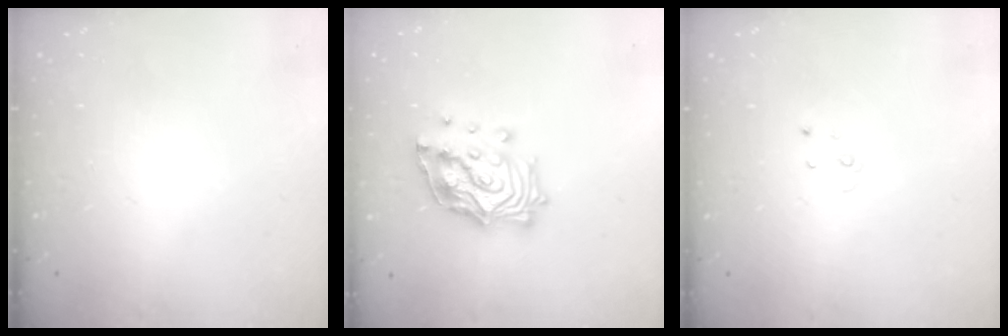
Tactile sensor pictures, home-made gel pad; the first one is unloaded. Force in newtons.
{"total": 17.0, "press": 16.9, "slide": 2.0}
{"total": 2.3, "press": 2.3, "slide": 0.2}